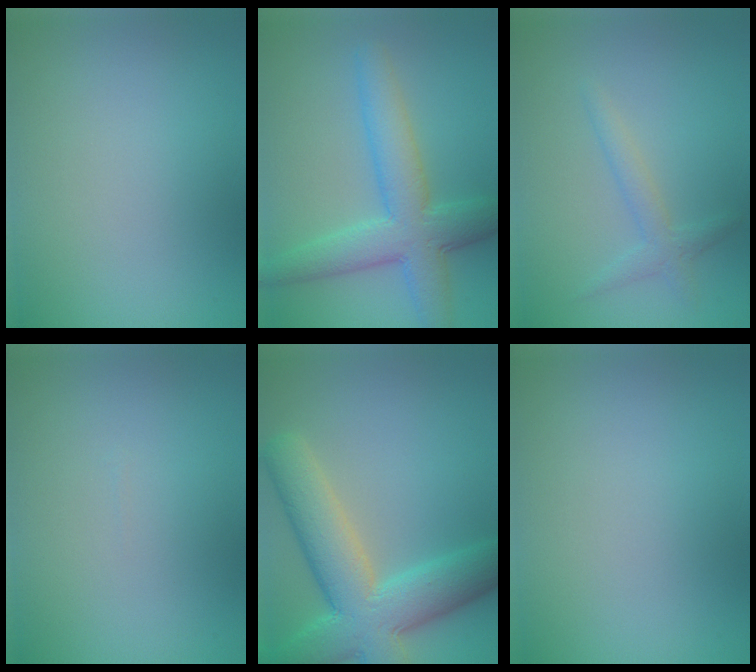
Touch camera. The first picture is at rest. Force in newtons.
{"total": 6.6, "press": 6.6, "slide": 0.1}
{"total": 1.9, "press": 1.9, "slide": 0.1}
{"total": 0.0}
{"total": 9.5, "press": 9.5, "slide": 0.7}
{"total": 0.0}